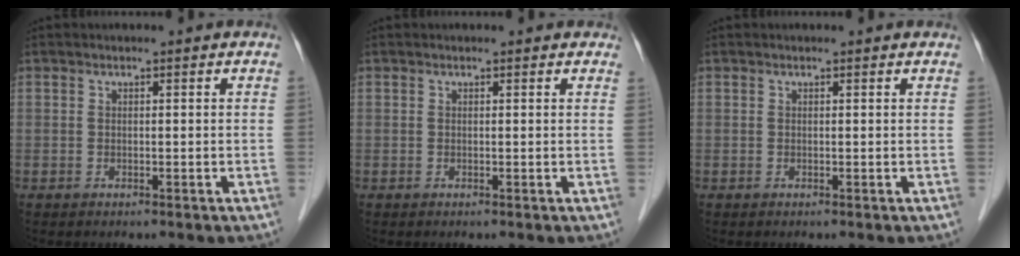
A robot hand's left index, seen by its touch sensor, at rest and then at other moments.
{"total": 2.0, "force": [1.8, 0.7, 0.6], "torque": [-0.011, 0.009, 0.010]}
{"total": 1.1, "force": [1.1, 0.2, 0.2], "torque": [-0.011, 0.006, 0.008]}